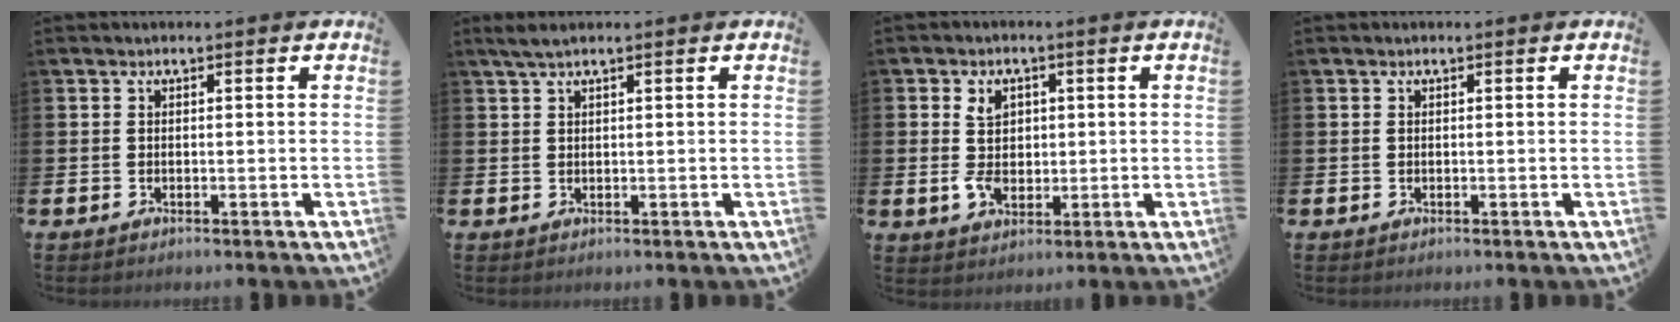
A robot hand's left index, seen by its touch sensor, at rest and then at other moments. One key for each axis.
{"total": 1.7, "fx": 1.2, "fy": 0.1, "fz": 1.2, "tx": -0.030, "ty": 0.006, "tz": 0.022}
{"total": 5.1, "fx": 0.6, "fy": 3.8, "fz": 3.4, "tx": -0.055, "ty": 0.006, "tz": 0.005}
{"total": 0.0}